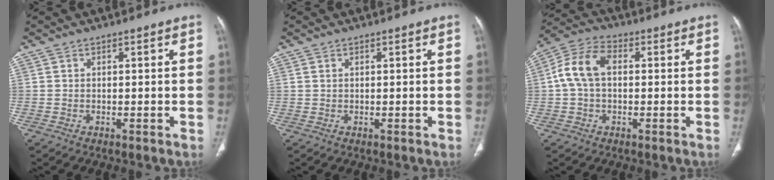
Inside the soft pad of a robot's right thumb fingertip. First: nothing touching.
{"total": 0.5, "force": [0.3, 0.3, 0.3], "torque": [-0.009, 0.002, 0.006]}
{"total": 8.9, "force": [0.9, 5.7, 6.7], "torque": [-0.139, 0.028, 0.010]}